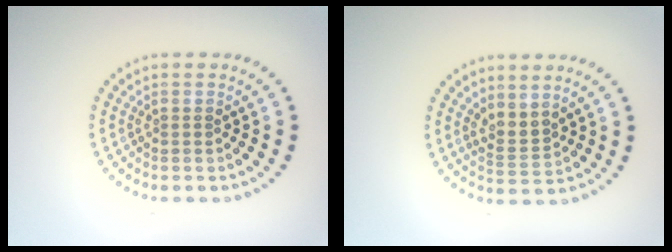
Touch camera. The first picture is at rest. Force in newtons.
{"total": 2.0, "press": 1.6, "slide": 1.3}